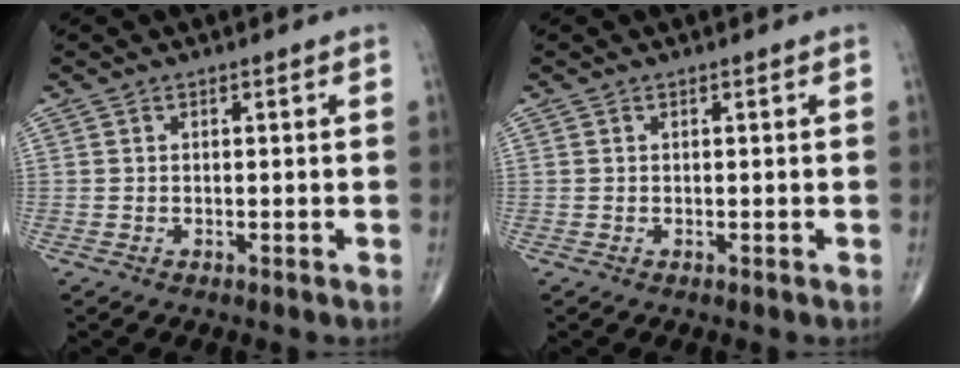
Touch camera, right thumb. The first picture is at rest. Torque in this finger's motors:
{"motor_torque": [0.45, -0.43, -0.19, 0.00, 0.07]}